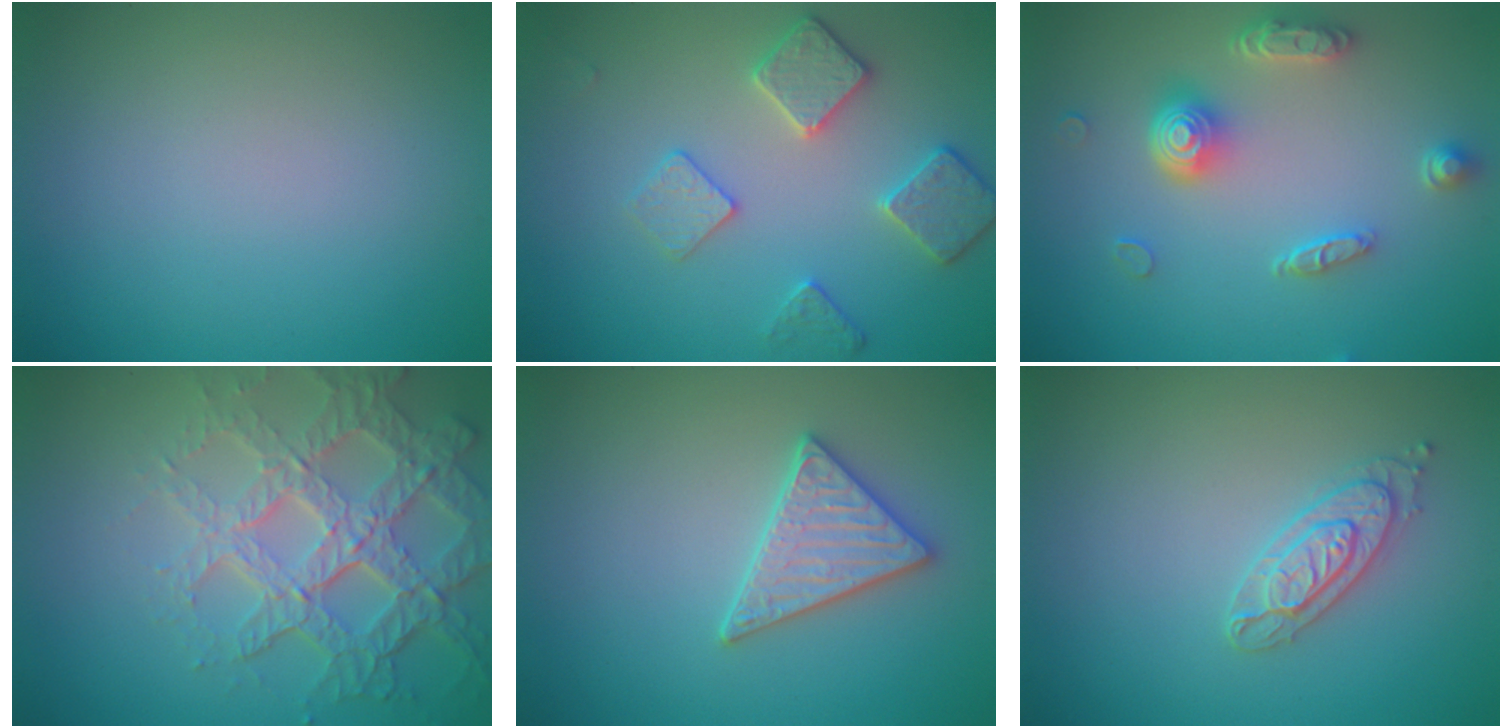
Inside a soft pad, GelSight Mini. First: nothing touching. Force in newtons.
{"total": 3.3, "press": 3.2, "slide": 0.6}
{"total": 4.5, "press": 3.5, "slide": 2.9}
{"total": 7.3, "press": 5.2, "slide": 5.2}
{"total": 3.0, "press": 2.9, "slide": 0.7}
{"total": 2.5, "press": 2.4, "slide": 0.6}